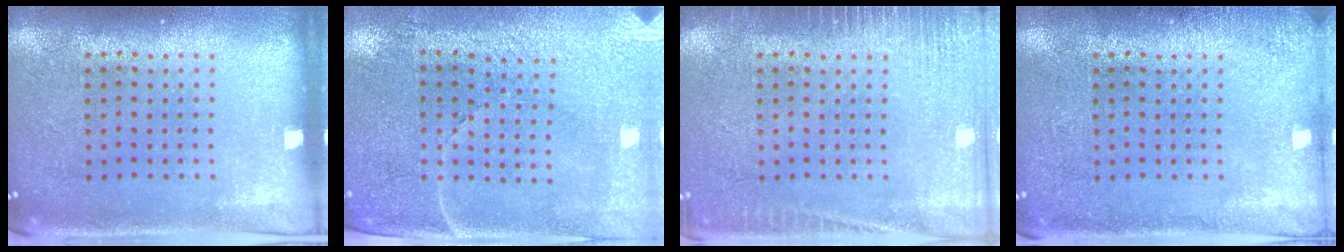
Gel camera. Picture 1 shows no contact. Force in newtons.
{"total": 3.4, "press": 3.1, "slide": 1.4}
{"total": 2.9, "press": 2.9, "slide": 0.4}
{"total": 1.3, "press": 1.3, "slide": 0.2}